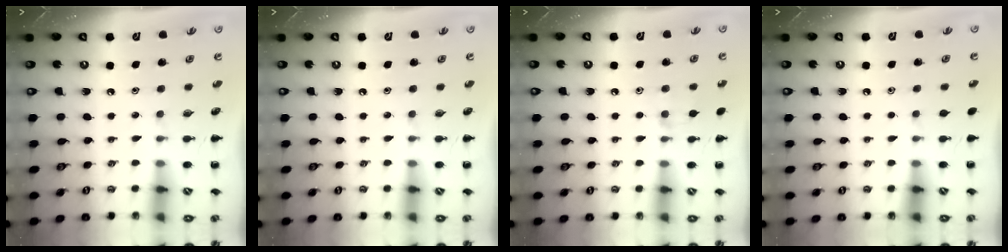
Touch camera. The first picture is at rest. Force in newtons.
{"total": 0.0}
{"total": 6.5, "press": 6.0, "slide": 2.3}
{"total": 0.6, "press": 0.6, "slide": 0.1}